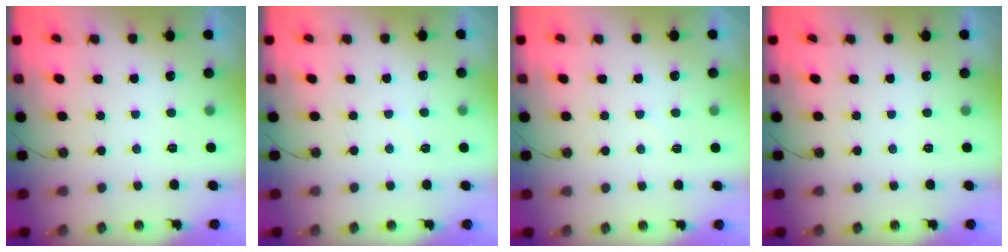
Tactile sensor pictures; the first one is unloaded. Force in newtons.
{"total": 2.9, "press": 2.9, "slide": 0.4}
{"total": 4.7, "press": 4.7, "slide": 0.5}
{"total": 0.0}